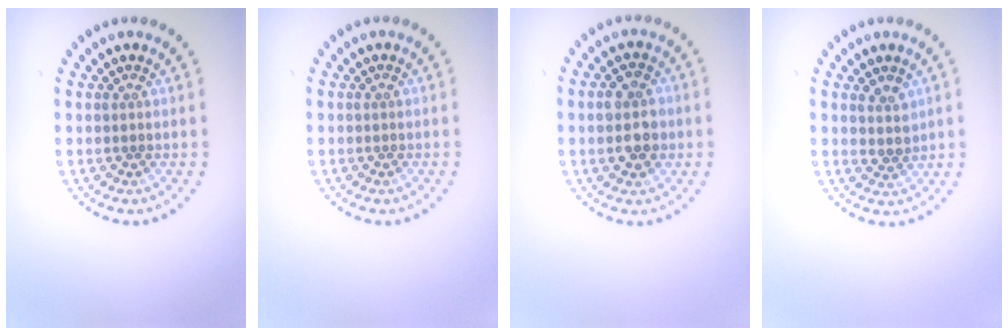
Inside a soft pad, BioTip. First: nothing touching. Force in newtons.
{"total": 0.0}
{"total": 3.8, "press": 3.8, "slide": 0.2}
{"total": 1.9, "press": 1.5, "slide": 1.1}